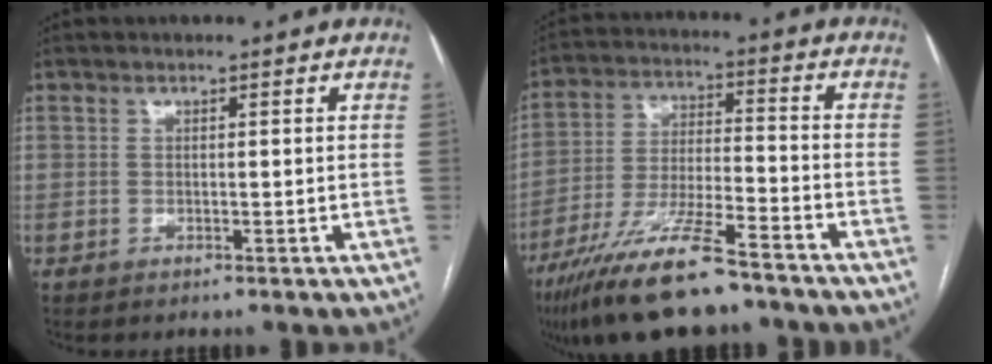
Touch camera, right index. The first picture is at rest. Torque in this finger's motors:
{"motor_torque": [1.09, -1.04, 0.97, 0.21]}